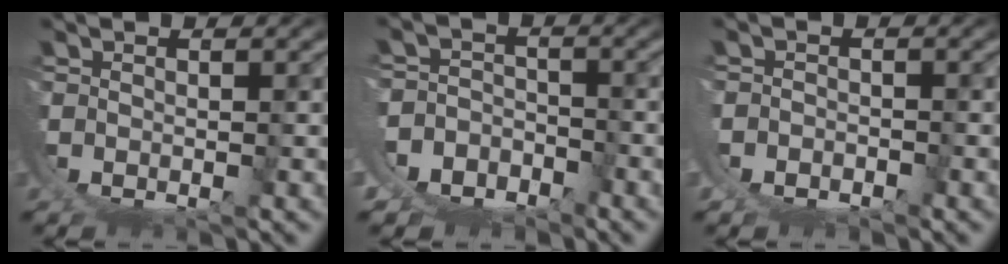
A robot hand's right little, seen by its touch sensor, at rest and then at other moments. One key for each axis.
{"total": 6.8, "fx": -0.5, "fy": 6.2, "fz": 2.8, "tx": -0.079, "ty": -0.025, "tz": -0.012}
{"total": 2.6, "fx": -0.2, "fy": 2.4, "fz": 0.8, "tx": -0.033, "ty": -0.004, "tz": -0.004}